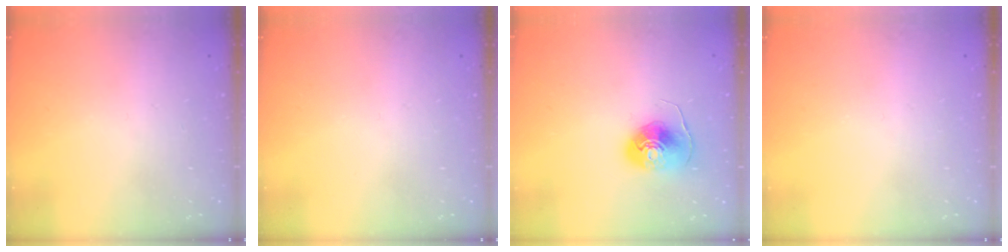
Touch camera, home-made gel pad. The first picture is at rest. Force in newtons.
{"total": 0.0}
{"total": 9.1, "press": 9.1, "slide": 0.4}
{"total": 0.0}